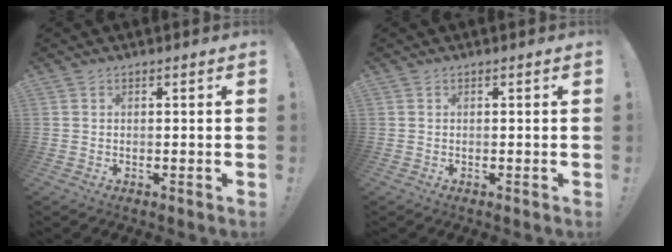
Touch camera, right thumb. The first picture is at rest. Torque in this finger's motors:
{"motor_torque": [-0.10, -0.01, 0.00, 0.00, 0.00]}